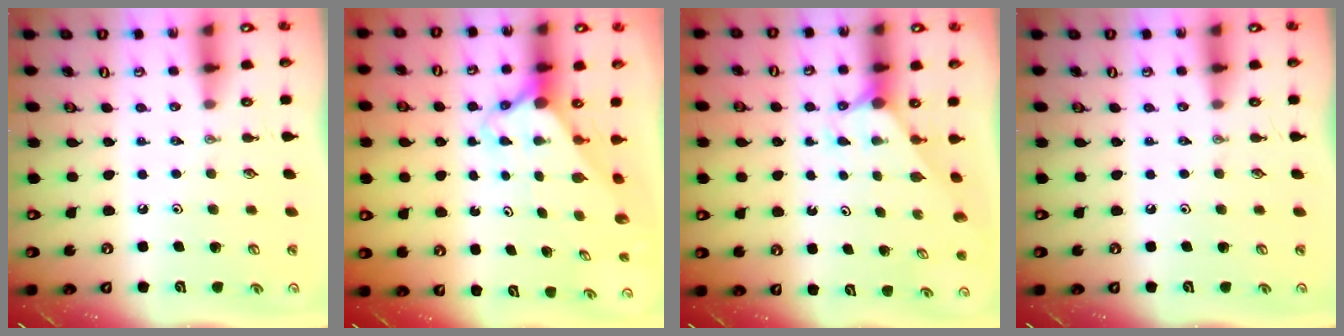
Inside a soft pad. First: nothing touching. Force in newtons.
{"total": 2.8, "press": 2.8, "slide": 0.2}
{"total": 4.2, "press": 4.2, "slide": 0.3}
{"total": 0.0}